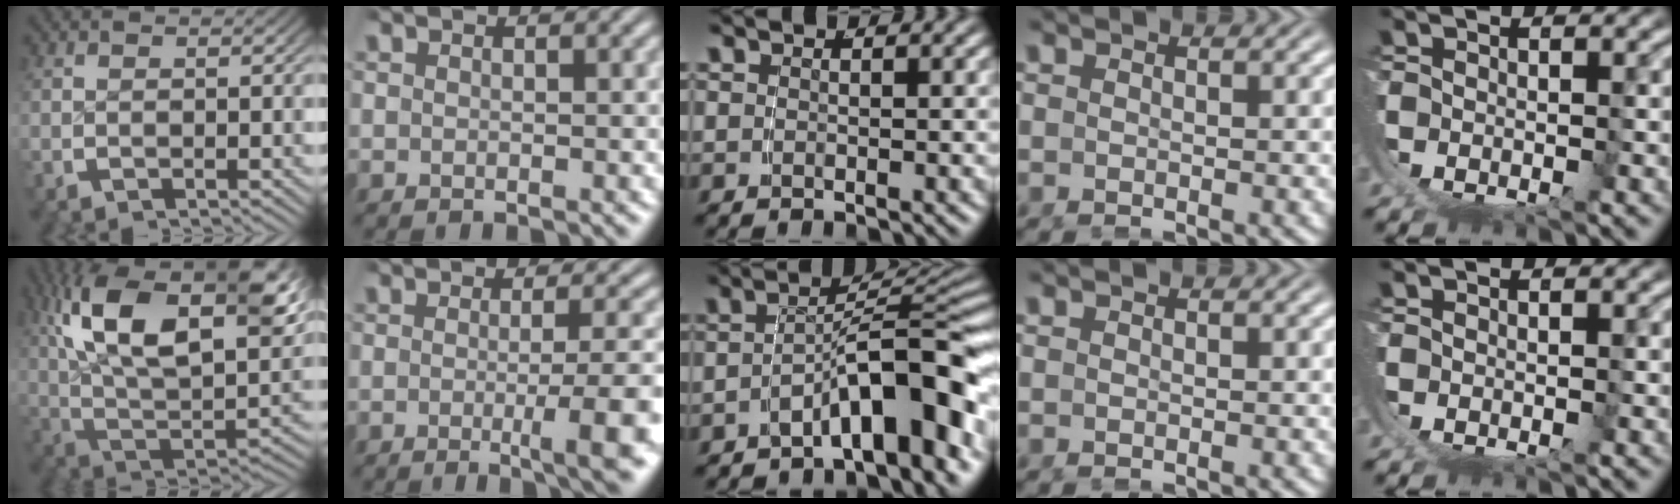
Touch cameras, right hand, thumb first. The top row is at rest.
{"thumb": {"total": 20.1, "force": [4.0, 12.0, 15.6], "torque": [-0.281, -0.026, 0.070]}, "index": {"total": 6.3, "force": [-2.1, 0.8, 5.8], "torque": [-0.062, 0.000, -0.036]}, "middle": {"total": 8.9, "force": [-4.6, 2.6, 7.2], "torque": [-0.091, 0.003, -0.069]}}